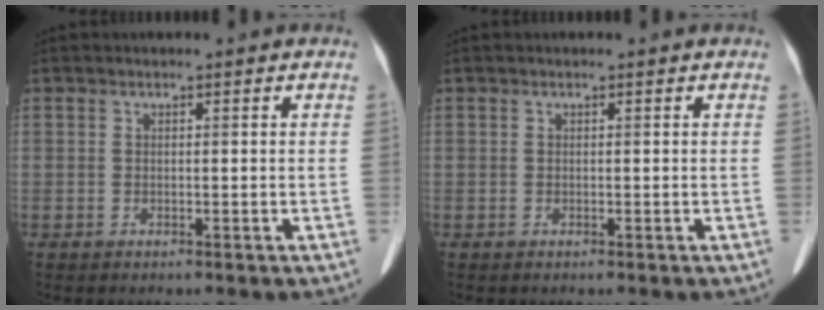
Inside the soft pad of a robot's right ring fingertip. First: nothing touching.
{"total": 0.0}